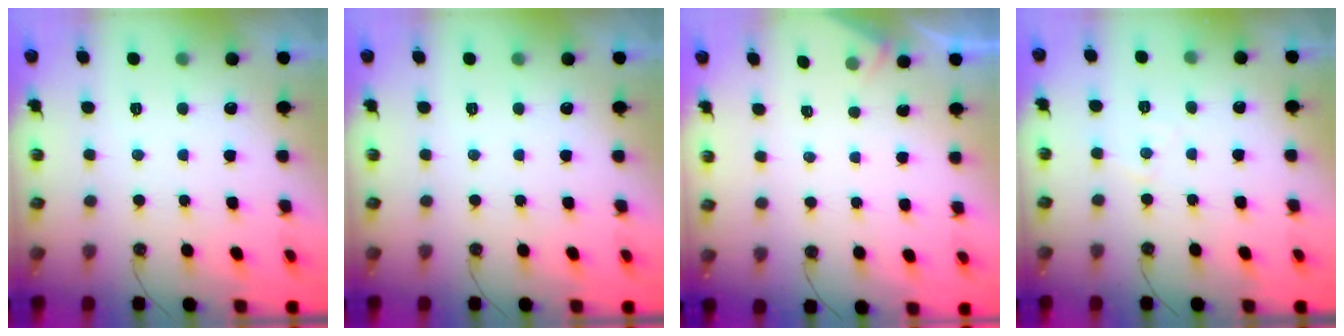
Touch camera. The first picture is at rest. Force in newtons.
{"total": 0.0}
{"total": 2.5, "press": 2.5, "slide": 0.4}
{"total": 4.4, "press": 4.3, "slide": 0.7}